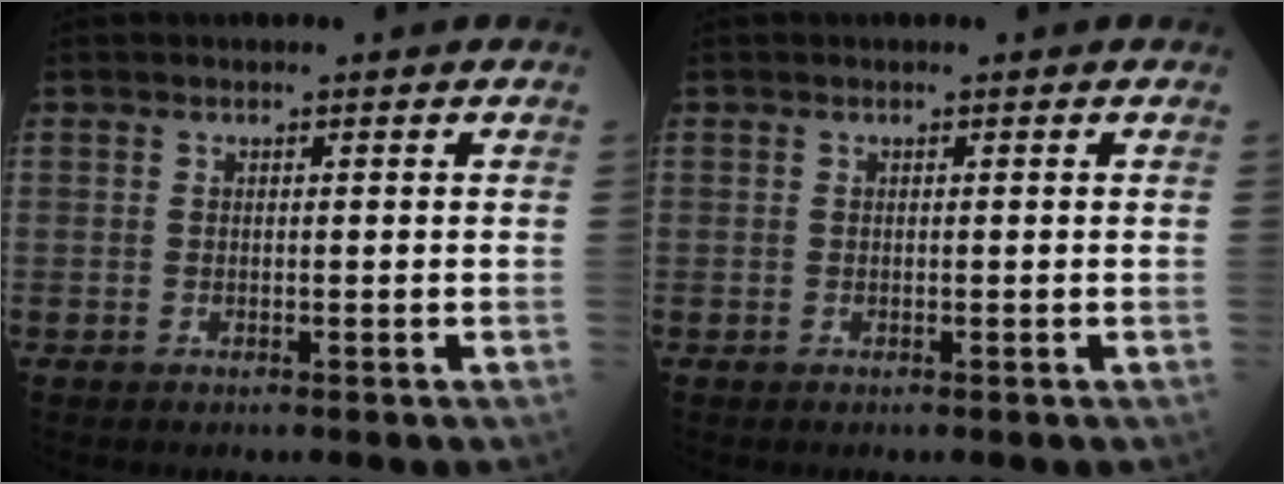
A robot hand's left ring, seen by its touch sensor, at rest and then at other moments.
{"total": 0.0}